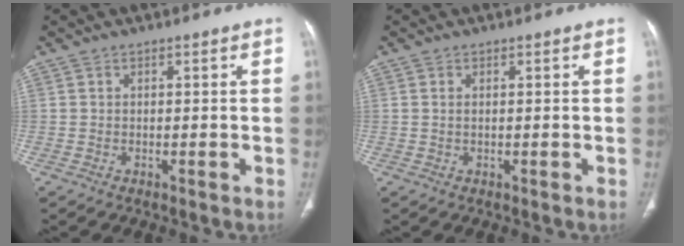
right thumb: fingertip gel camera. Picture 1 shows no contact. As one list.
[{"total": 0.6, "force": [0.2, 0.3, 0.5], "torque": [-0.019, 0.004, 0.006]}]